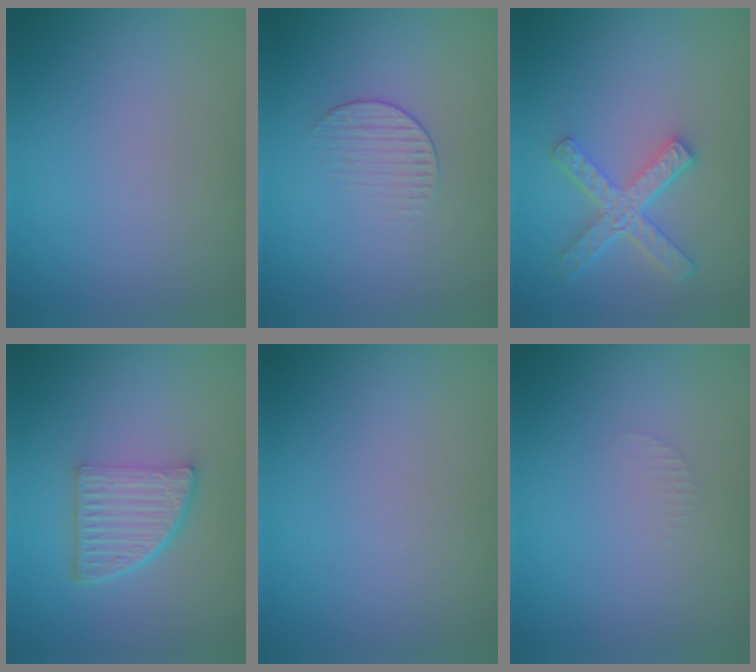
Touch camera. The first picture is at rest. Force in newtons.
{"total": 1.5, "press": 0.7, "slide": 1.3}
{"total": 4.8, "press": 3.6, "slide": 3.1}
{"total": 5.2, "press": 3.5, "slide": 3.8}
{"total": 0.0}
{"total": 0.7, "press": 0.6, "slide": 0.1}